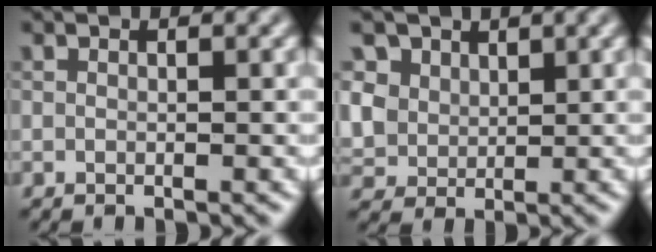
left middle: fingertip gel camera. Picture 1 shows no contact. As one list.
[{"total": 5.6, "force": [2.9, 4.3, 2.0], "torque": [-0.079, 0.001, 0.059]}]